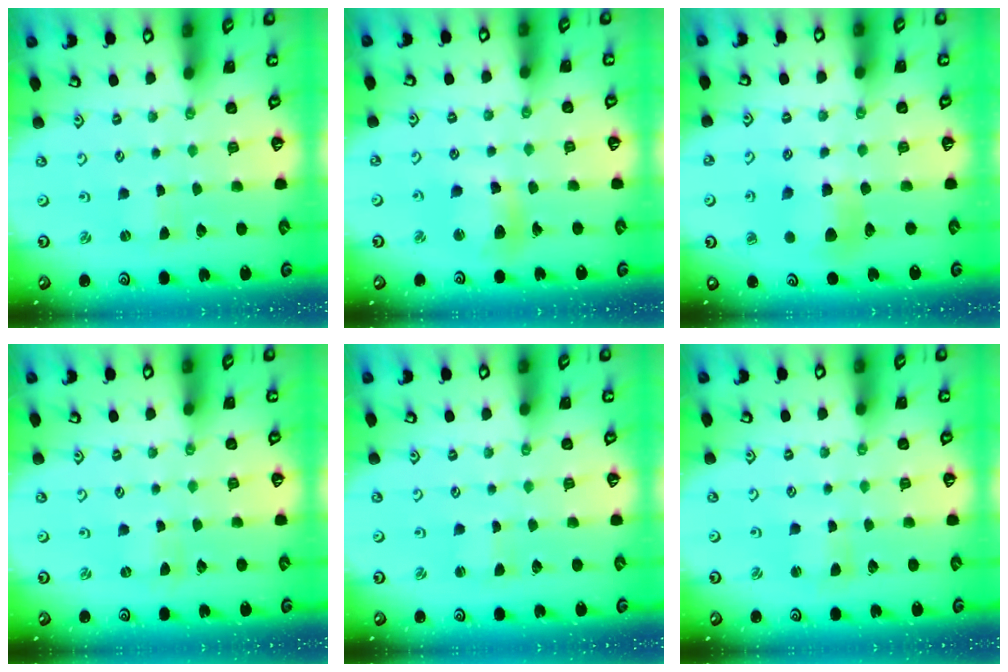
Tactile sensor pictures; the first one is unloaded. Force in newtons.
{"total": 10.4, "press": 10.3, "slide": 1.5}
{"total": 10.4, "press": 10.4, "slide": 0.8}
{"total": 0.0}
{"total": 0.7, "press": 0.7, "slide": 0.0}
{"total": 1.7, "press": 1.6, "slide": 0.4}